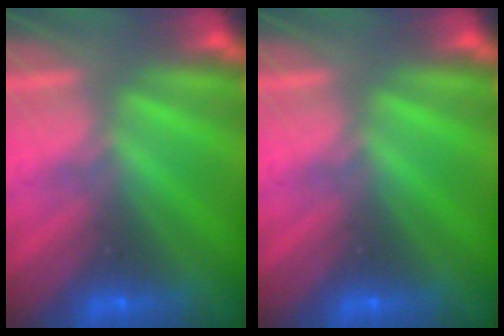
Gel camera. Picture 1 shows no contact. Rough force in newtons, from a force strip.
{"total": 0.0}